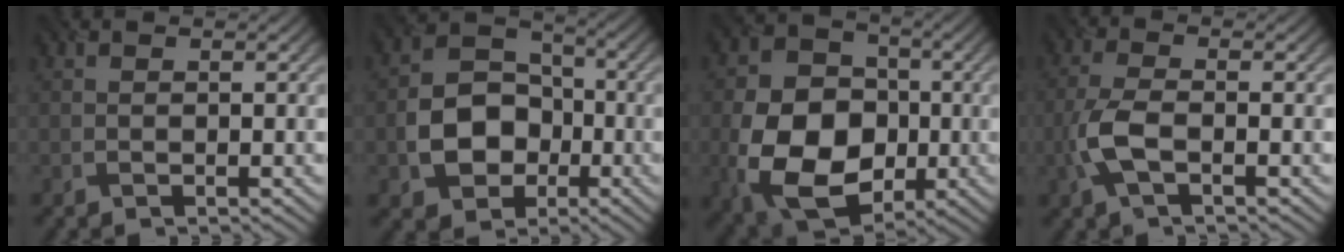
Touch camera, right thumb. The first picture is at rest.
{"total": 8.8, "force": [-2.4, 7.0, 4.8], "torque": [-0.095, -0.007, -0.053]}
{"total": 14.7, "force": [-3.3, 10.7, 9.6], "torque": [-0.206, -0.027, -0.068]}
{"total": 4.9, "force": [-1.7, 2.1, 4.2], "torque": [-0.107, -0.001, -0.043]}